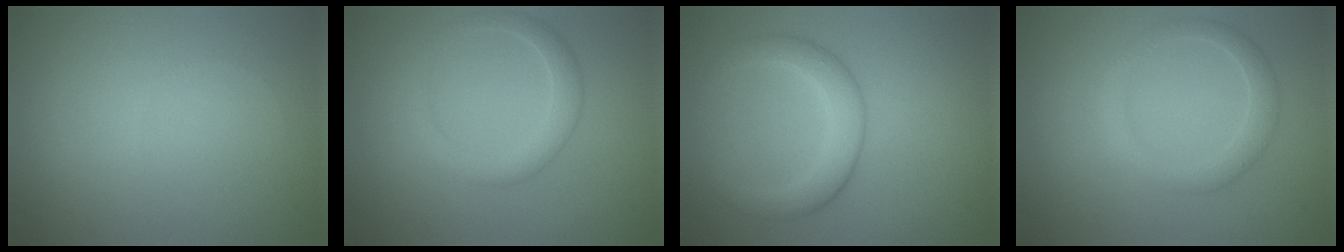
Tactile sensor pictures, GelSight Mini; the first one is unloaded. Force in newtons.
{"total": 2.5, "press": 2.5, "slide": 0.0}
{"total": 3.5, "press": 3.5, "slide": 0.2}
{"total": 2.3, "press": 2.3, "slide": 0.1}